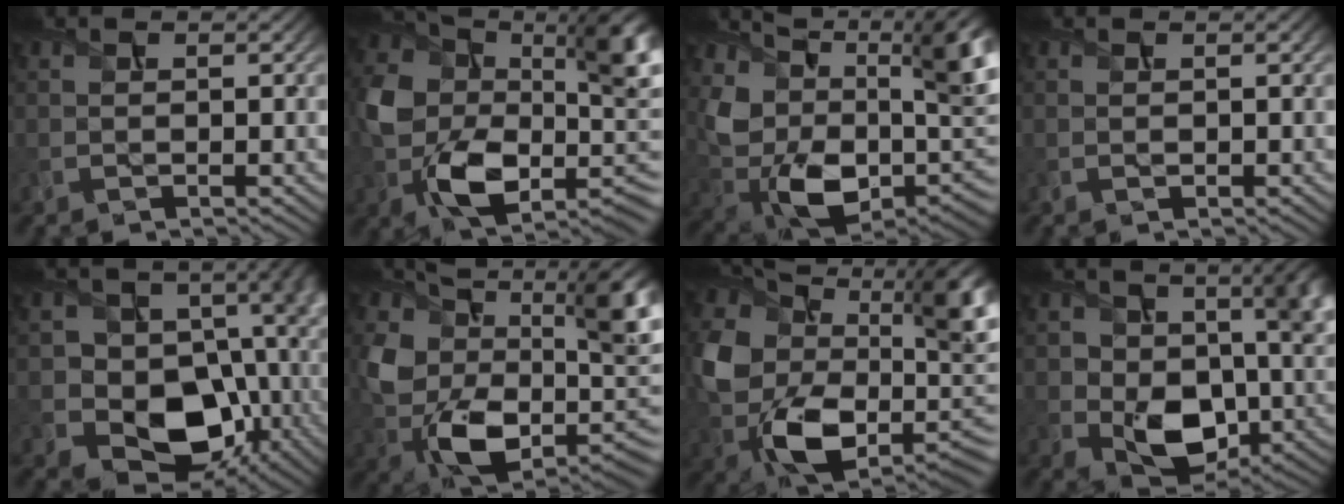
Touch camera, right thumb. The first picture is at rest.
{"total": 15.3, "force": [-1.4, 9.4, 12.0], "torque": [-0.227, -0.036, -0.019]}
{"total": 16.7, "force": [4.4, 11.3, 11.4], "torque": [-0.213, -0.022, 0.093]}
{"total": 0.7, "force": [0.3, 0.3, 0.5], "torque": [-0.011, 0.000, 0.007]}
{"total": 13.0, "force": [-2.2, 10.3, 7.7], "torque": [-0.096, -0.026, -0.055]}
{"total": 16.6, "force": [2.6, 10.5, 12.6], "torque": [-0.239, -0.032, 0.053]}
{"total": 16.6, "force": [1.3, 10.9, 12.4], "torque": [-0.244, -0.041, 0.034]}
{"total": 11.1, "force": [0.5, 7.8, 7.9], "torque": [-0.131, -0.040, 0.022]}